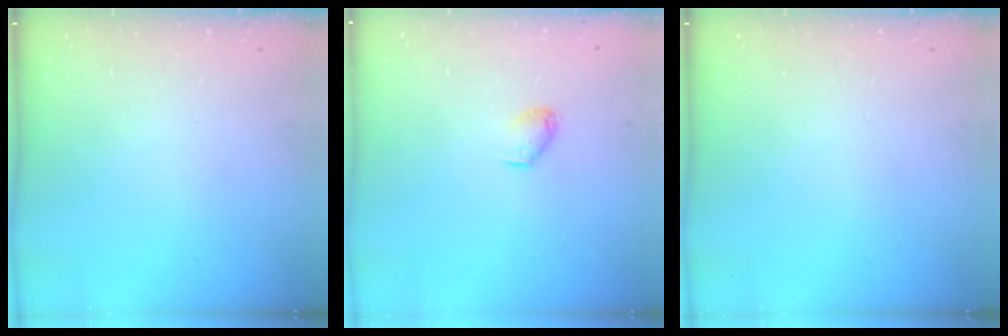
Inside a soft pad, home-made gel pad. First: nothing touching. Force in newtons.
{"total": 5.4, "press": 5.3, "slide": 0.7}
{"total": 0.0}